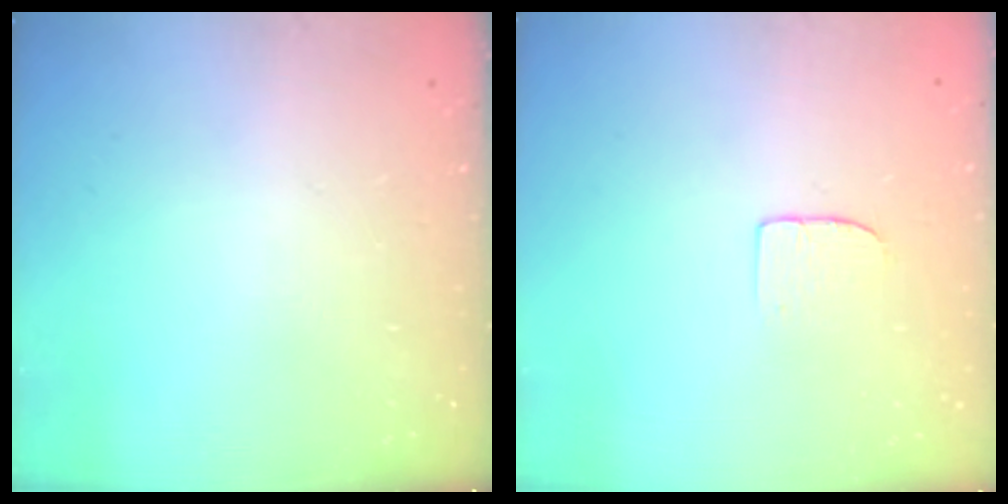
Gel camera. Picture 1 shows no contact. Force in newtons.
{"total": 3.7, "press": 3.7, "slide": 0.2}